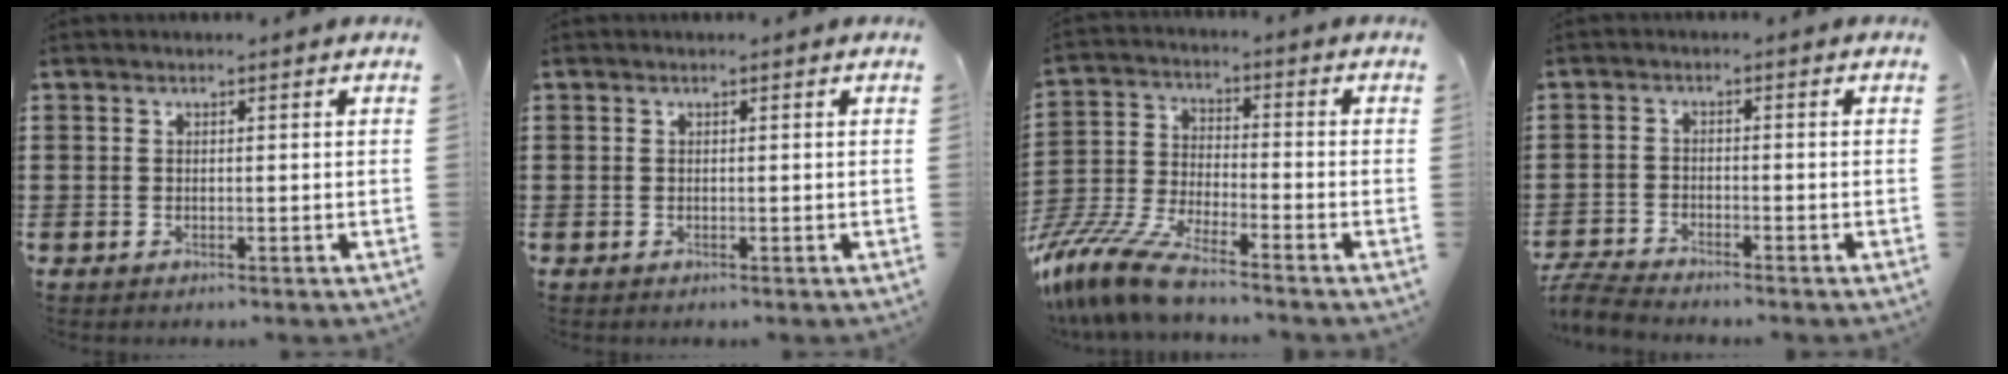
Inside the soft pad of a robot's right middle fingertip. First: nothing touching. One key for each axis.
{"total": 0.0}
{"total": 10.1, "fx": -9.0, "fy": 0.9, "fz": 4.6, "tx": -0.121, "ty": -0.002, "tz": -0.188}
{"total": 3.8, "fx": -3.7, "fy": 0.1, "fz": 0.9, "tx": -0.037, "ty": -0.012, "tz": -0.081}